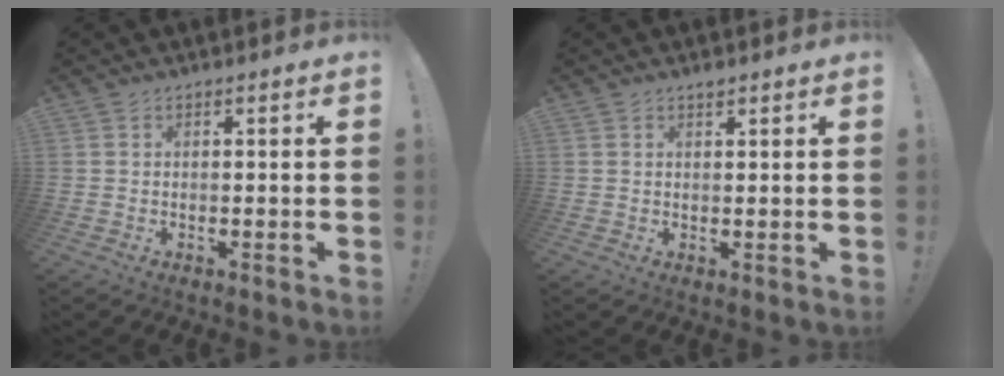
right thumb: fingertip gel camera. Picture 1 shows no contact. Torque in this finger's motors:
{"motor_torque": [0.14, -0.31, -0.22, -0.11, 0.11]}